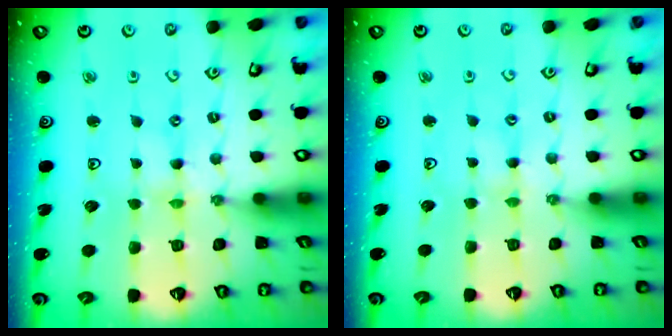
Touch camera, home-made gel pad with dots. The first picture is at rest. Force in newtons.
{"total": 1.5, "press": 1.5, "slide": 0.3}